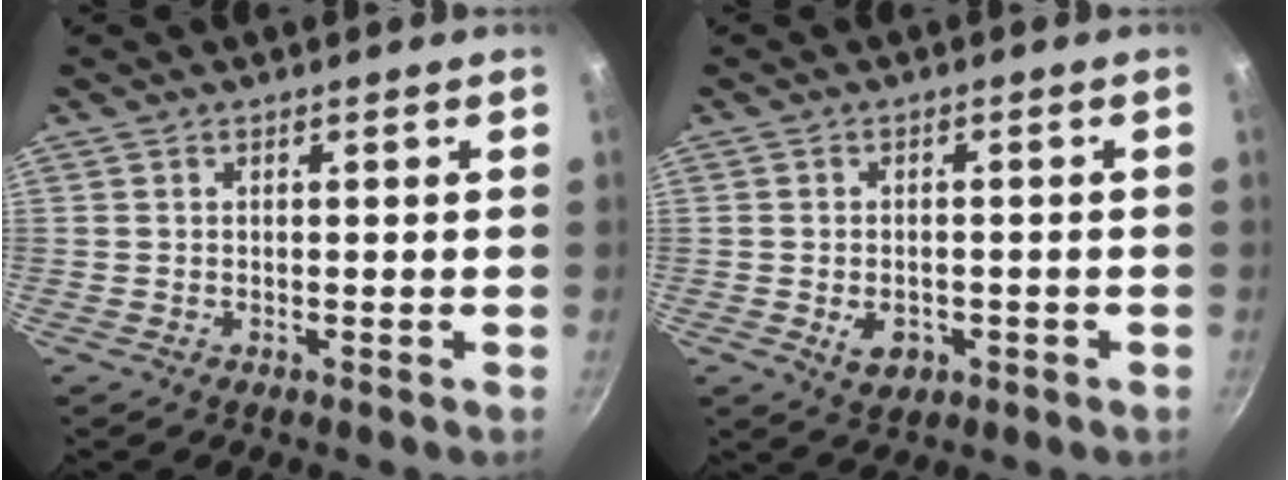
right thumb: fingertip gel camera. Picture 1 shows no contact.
{"total": 4.6, "force": [-1.4, 3.2, 2.9], "torque": [-0.035, 0.006, -0.014]}